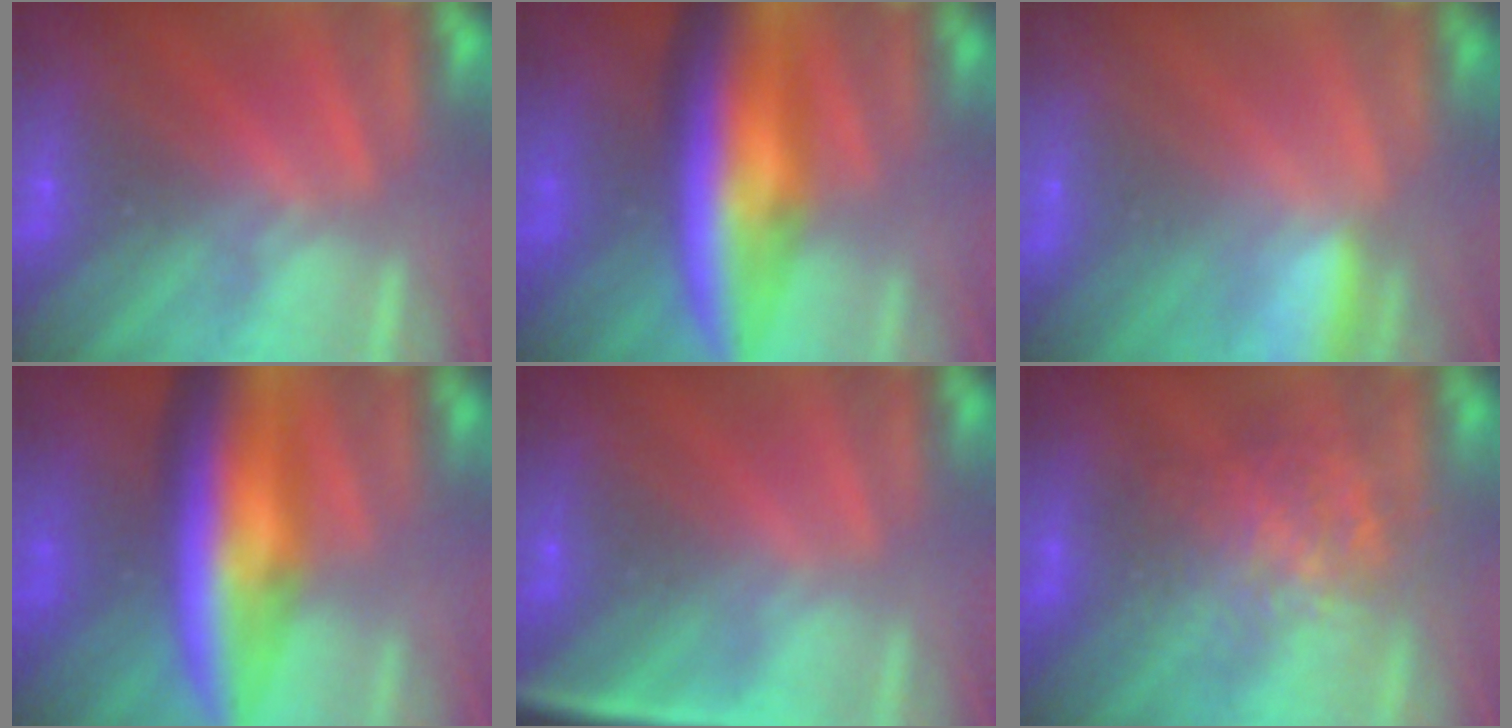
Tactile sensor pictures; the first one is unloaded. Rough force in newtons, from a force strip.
{"total": 7.8}
{"total": 2.9}
{"total": 7.8}
{"total": 2.5}
{"total": 2.1}